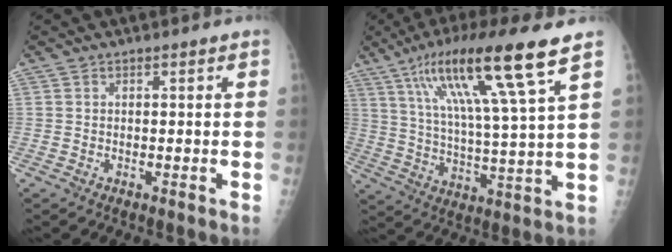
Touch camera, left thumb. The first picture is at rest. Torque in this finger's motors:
{"motor_torque": [0.38, 0.41, 1.61, -1.16, 0.29]}